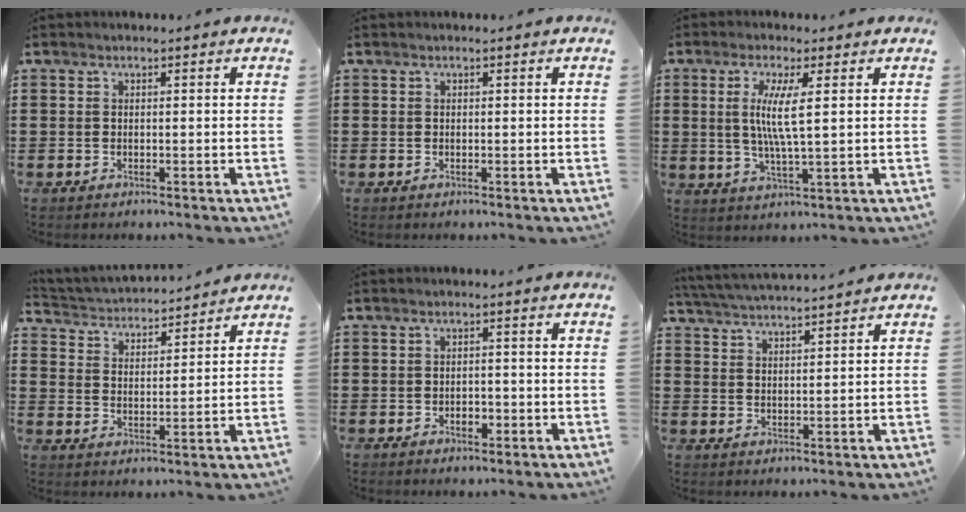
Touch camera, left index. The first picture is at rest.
{"total": 0.0}
{"total": 6.6, "force": [1.5, 0.7, 6.4], "torque": [-0.133, -0.007, 0.021]}
{"total": 3.2, "force": [3.2, 0.4, -0.2], "torque": [-0.017, -0.023, 0.051]}
{"total": 1.8, "force": [-0.7, 1.0, 1.3], "torque": [-0.027, 0.003, -0.015]}
{"total": 3.8, "force": [3.8, -0.5, 0.5], "torque": [-0.025, -0.020, 0.066]}